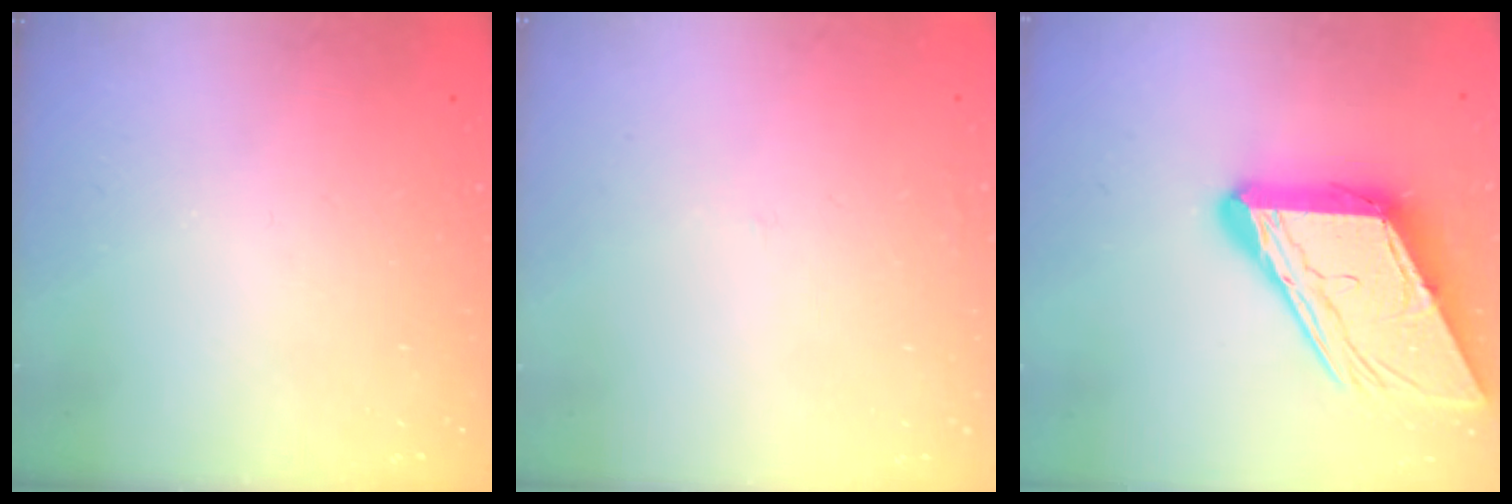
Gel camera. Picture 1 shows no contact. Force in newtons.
{"total": 0.9, "press": 0.9, "slide": 0.1}
{"total": 23.4, "press": 23.3, "slide": 2.5}